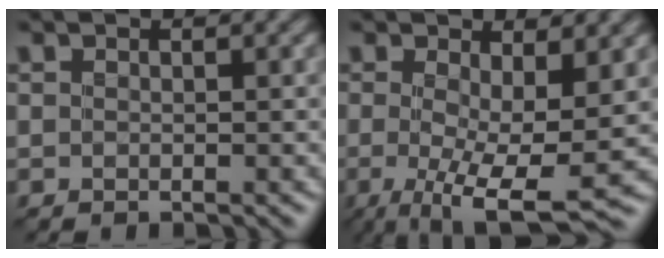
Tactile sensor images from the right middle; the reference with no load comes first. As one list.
[{"total": 8.4, "force": [-0.8, 2.3, 8.0], "torque": [-0.128, -0.015, -0.013]}]